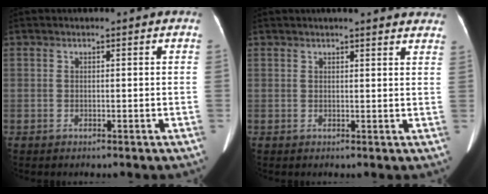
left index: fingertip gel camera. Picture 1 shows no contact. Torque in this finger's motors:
{"motor_torque": [0.23, -0.36, 0.11, 0.01]}